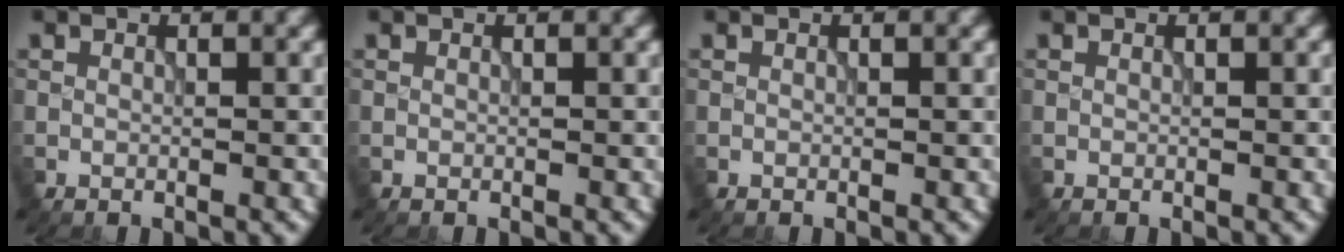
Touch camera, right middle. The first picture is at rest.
{"total": 0.0}
{"total": 0.0}
{"total": 0.0}